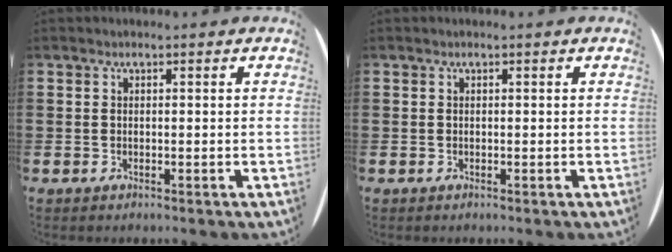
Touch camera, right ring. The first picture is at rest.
{"total": 0.0}